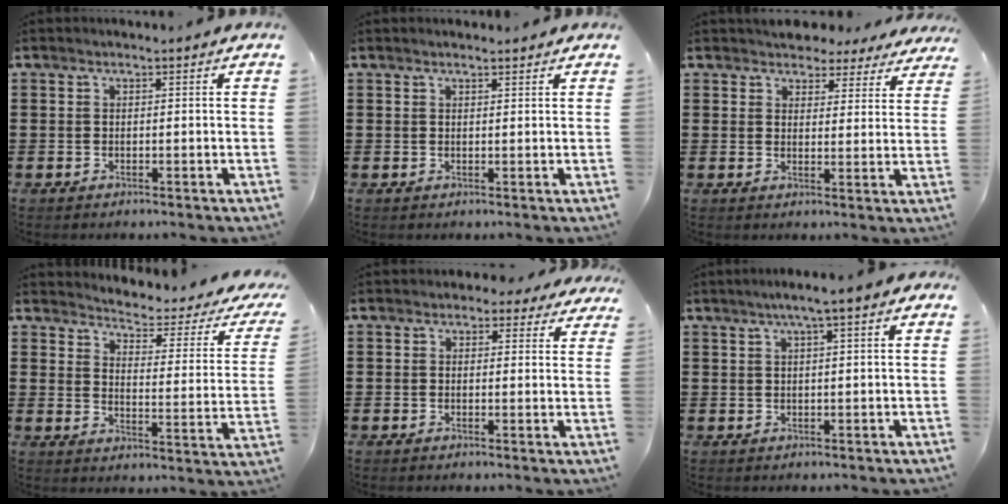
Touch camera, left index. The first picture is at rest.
{"total": 1.0, "force": [0.9, 0.1, 0.4], "torque": [-0.010, 0.000, 0.017]}
{"total": 4.2, "force": [3.9, 1.6, 0.4], "torque": [-0.019, -0.011, 0.069]}
{"total": 2.5, "force": [2.3, 0.2, 0.9], "torque": [-0.036, -0.025, 0.029]}
{"total": 1.9, "force": [1.1, 1.4, 0.7], "torque": [-0.012, 0.008, 0.017]}
{"total": 2.3, "force": [0.5, 0.2, 2.2], "torque": [-0.042, 0.001, 0.007]}